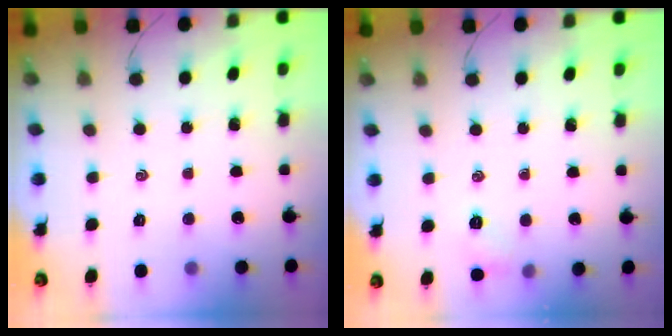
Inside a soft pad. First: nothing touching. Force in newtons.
{"total": 5.9, "press": 5.7, "slide": 1.3}